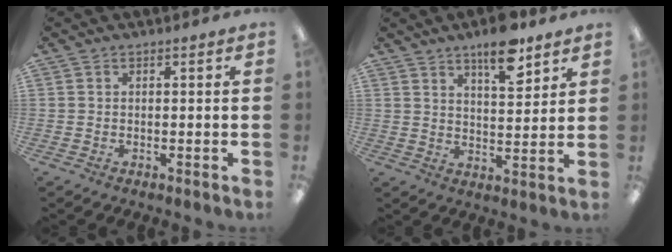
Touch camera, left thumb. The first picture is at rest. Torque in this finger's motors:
{"motor_torque": [0.48, 0.06, 0.71, -0.77, 0.06]}